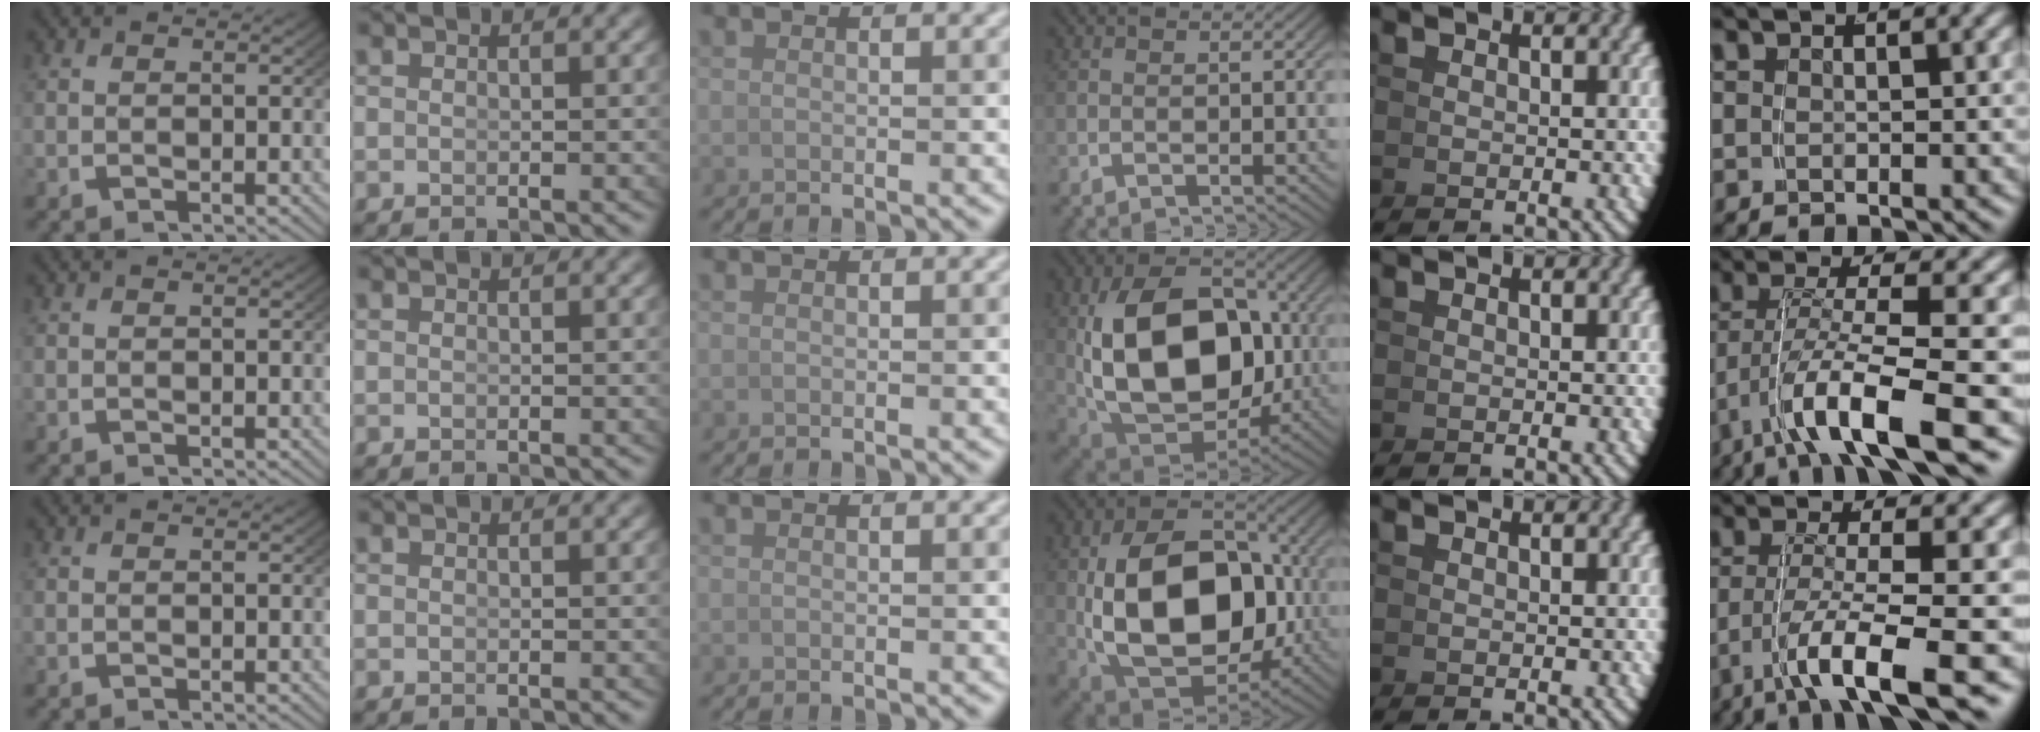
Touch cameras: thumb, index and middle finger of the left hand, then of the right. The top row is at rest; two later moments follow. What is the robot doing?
{"motion": "lift_and_place", "object": "bowl"}